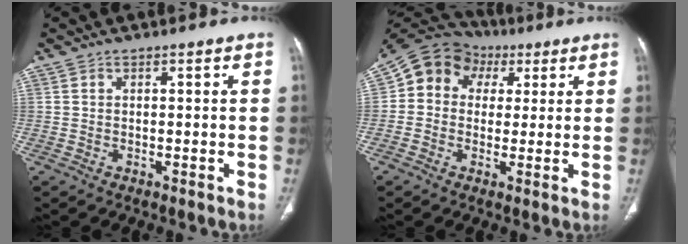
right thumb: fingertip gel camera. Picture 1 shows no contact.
{"total": 11.3, "force": [2.7, 9.6, 5.2], "torque": [-0.071, 0.025, 0.035]}